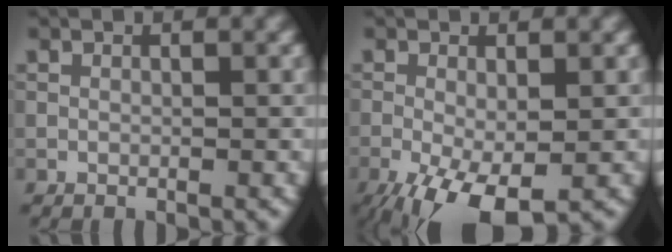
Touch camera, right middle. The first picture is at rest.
{"total": 6.9, "force": [-3.0, 2.8, 5.6], "torque": [-0.118, -0.018, -0.047]}